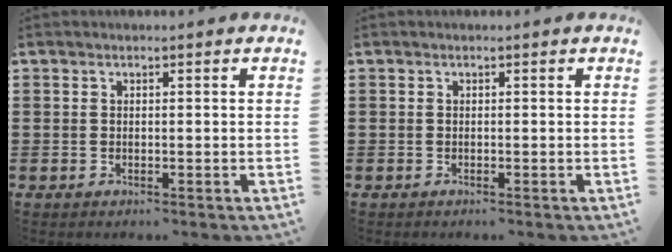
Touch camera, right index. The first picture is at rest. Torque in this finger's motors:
{"motor_torque": [0.10, 0.51, -0.62, -0.14]}